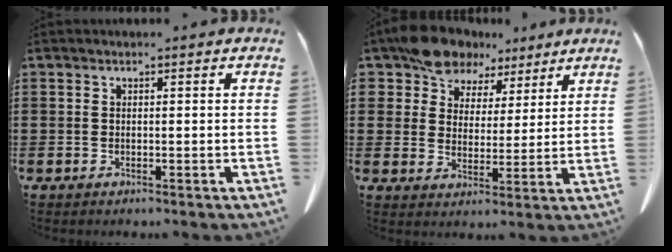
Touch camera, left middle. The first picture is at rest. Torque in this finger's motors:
{"motor_torque": [0.93, 0.48, 0.43, 0.04]}